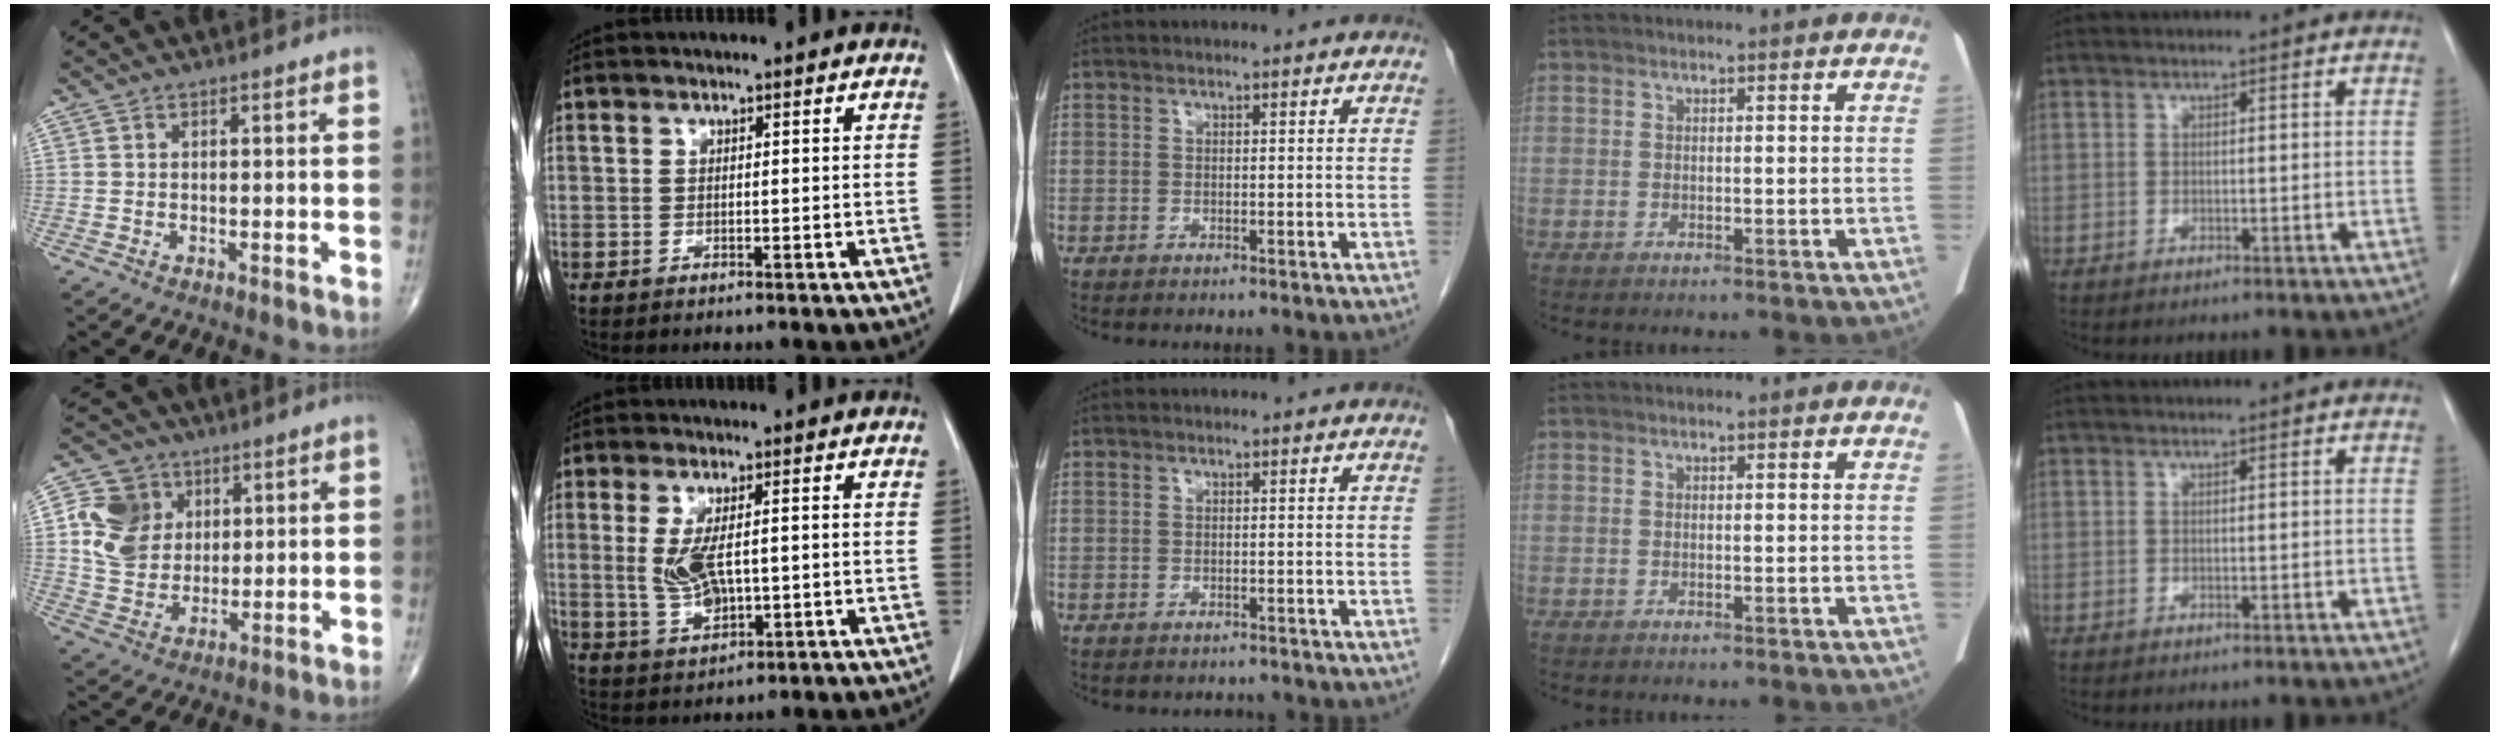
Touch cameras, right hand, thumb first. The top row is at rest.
{"thumb": {"total": 11.2, "force": [3.2, 9.5, 5.1], "torque": [-0.061, -0.007, 0.063]}, "index": {"total": 6.2, "force": [0.0, 2.3, 5.7], "torque": [-0.121, -0.001, 0.009]}, "middle": {"total": 3.1, "force": [-2.8, 1.1, 0.9], "torque": [-0.009, -0.004, -0.033]}}